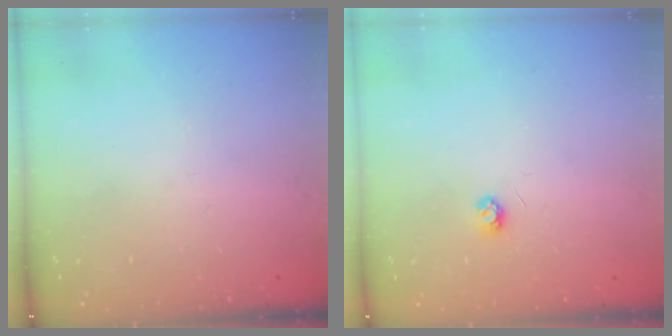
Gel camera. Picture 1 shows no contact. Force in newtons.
{"total": 3.2, "press": 3.2, "slide": 0.3}